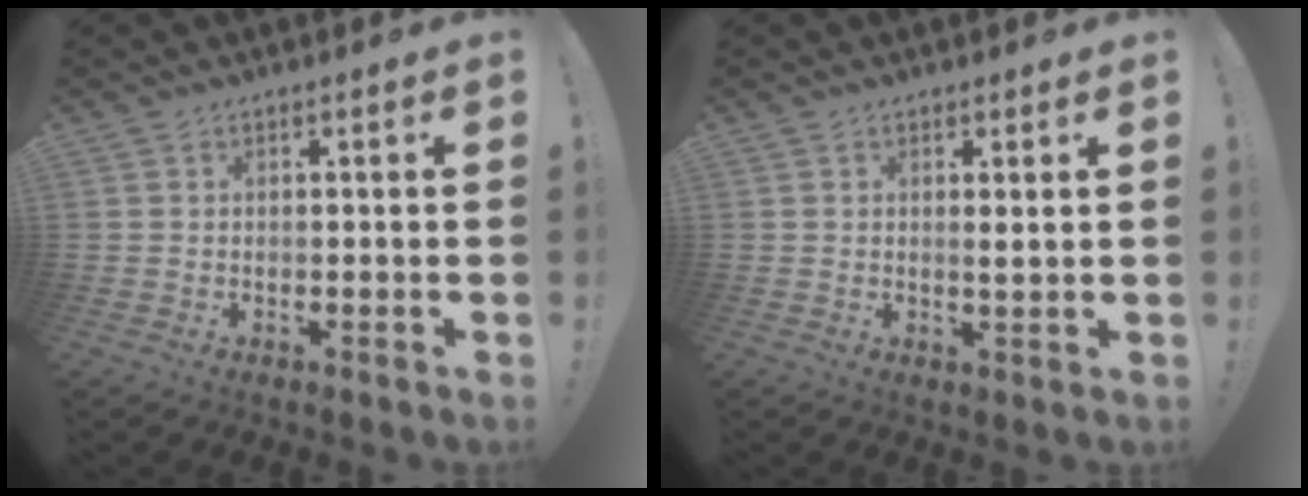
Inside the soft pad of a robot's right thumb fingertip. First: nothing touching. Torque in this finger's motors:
{"motor_torque": [-0.02, -0.18, -0.10, 0.42, 0.02]}